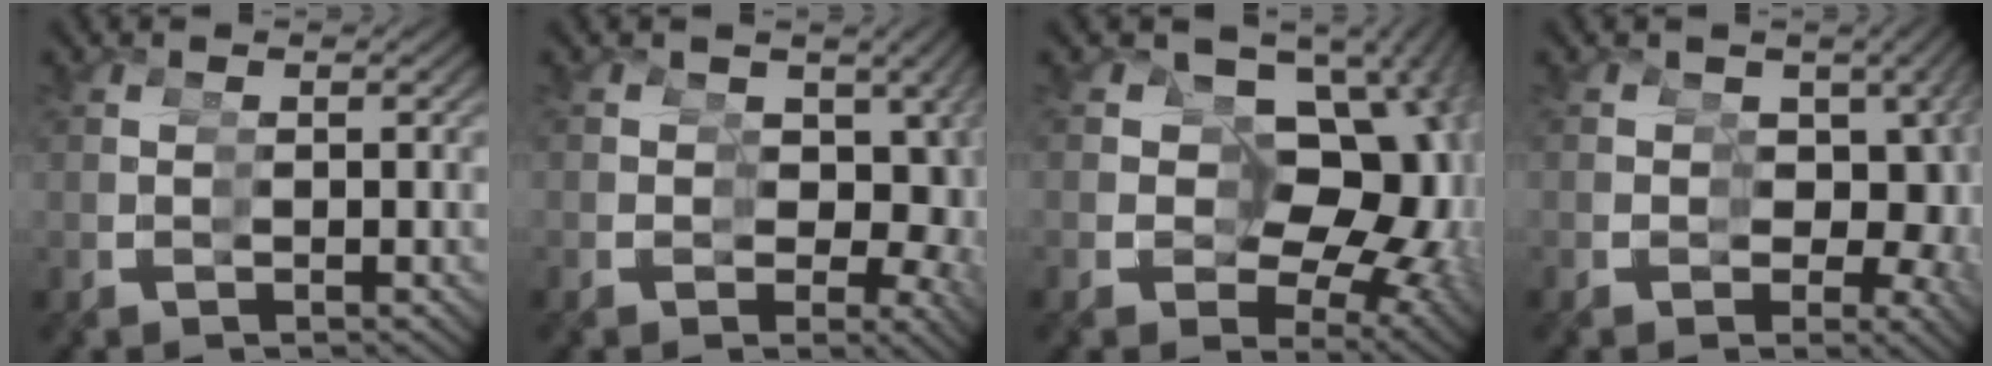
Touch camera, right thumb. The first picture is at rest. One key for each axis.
{"total": 7.4, "fx": 0.3, "fy": 6.0, "fz": 4.3, "tx": -0.056, "ty": -0.040, "tz": 0.024}
{"total": 17.0, "fx": 0.4, "fy": 12.4, "fz": 11.7, "tx": -0.162, "ty": -0.032, "tz": 0.019}
{"total": 8.2, "fx": 0.0, "fy": 6.6, "fz": 4.9, "tx": -0.056, "ty": -0.038, "tz": 0.018}